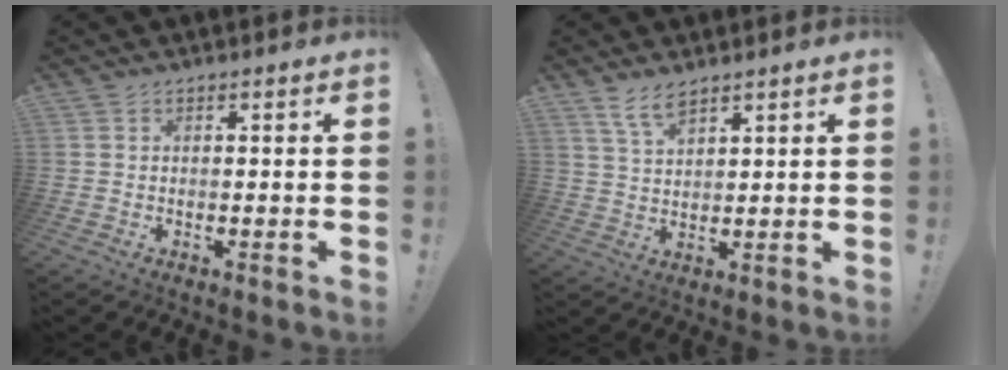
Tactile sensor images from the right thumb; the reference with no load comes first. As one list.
[{"total": 5.7, "force": [4.4, 1.6, 3.1], "torque": [-0.055, -0.024, 0.080]}]